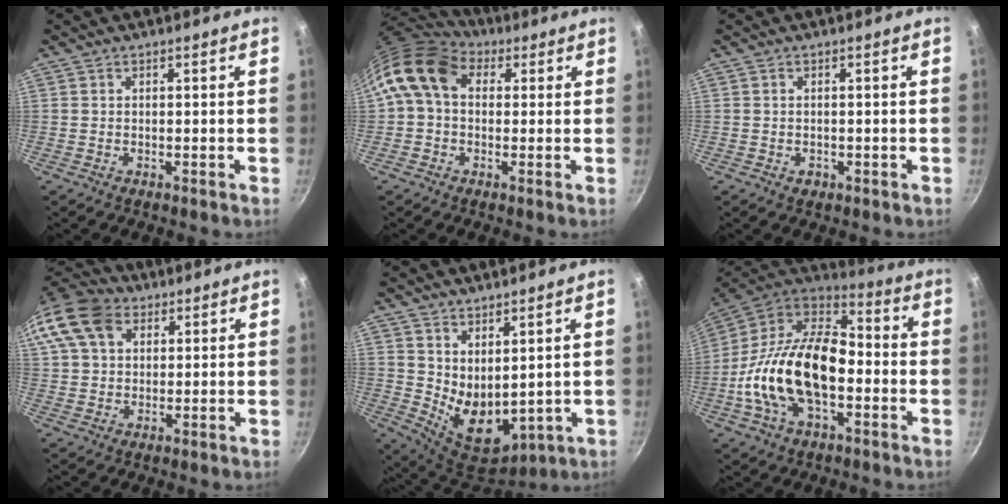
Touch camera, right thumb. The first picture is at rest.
{"total": 12.1, "force": [2.8, 8.8, 7.8], "torque": [-0.129, 0.019, 0.029]}
{"total": 1.4, "force": [-0.5, 1.0, 0.9], "torque": [-0.013, 0.001, -0.004]}
{"total": 14.0, "force": [5.5, 10.0, 8.0], "torque": [-0.154, 0.017, 0.089]}
{"total": 10.4, "force": [3.7, 5.8, 7.8], "torque": [-0.104, -0.052, 0.088]}
{"total": 24.3, "force": [-4.2, 14.1, 19.4], "torque": [-0.344, 0.047, -0.088]}